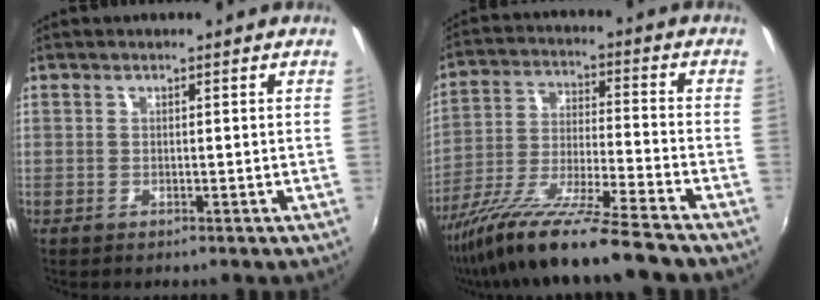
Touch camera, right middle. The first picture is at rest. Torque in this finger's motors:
{"motor_torque": [1.08, -1.05, 0.29, 0.21]}